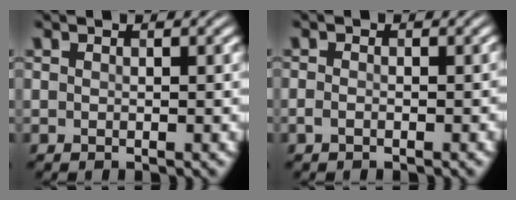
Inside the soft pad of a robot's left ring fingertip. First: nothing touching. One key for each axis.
{"total": 1.2, "fx": -1.1, "fy": 0.4, "fz": 0.3, "tx": -0.018, "ty": -0.002, "tz": -0.028}